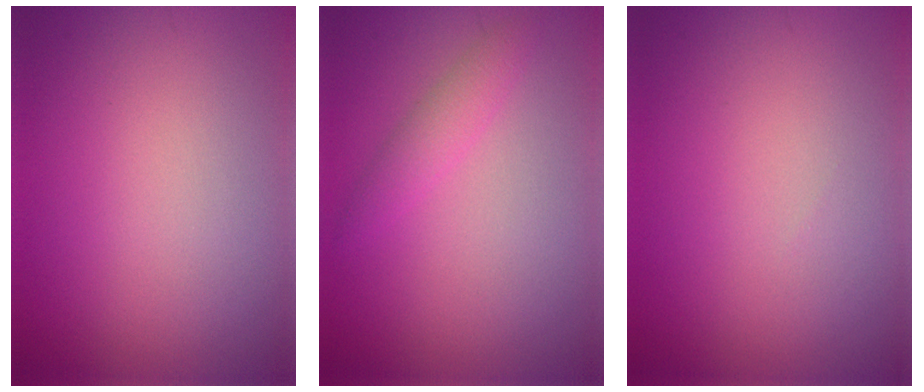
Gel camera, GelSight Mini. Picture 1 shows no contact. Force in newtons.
{"total": 1.8, "press": 1.8, "slide": 0.1}
{"total": 0.0}